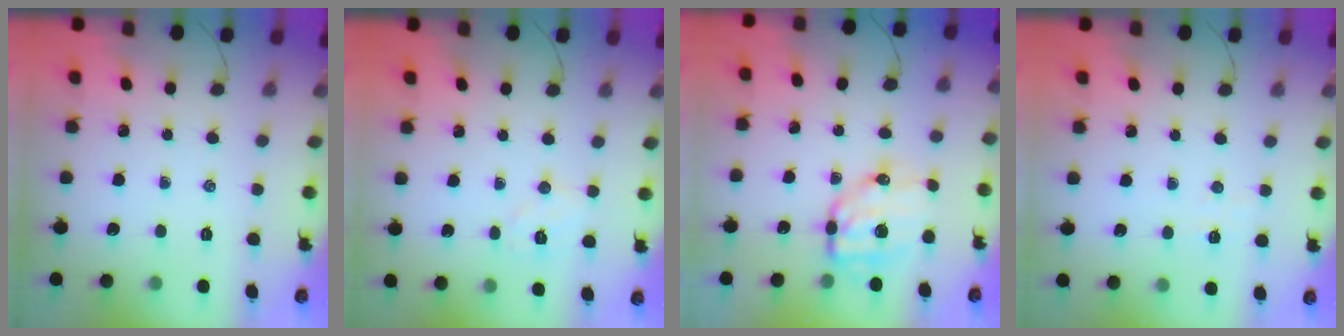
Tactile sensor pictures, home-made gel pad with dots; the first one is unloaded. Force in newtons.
{"total": 5.8, "press": 5.7, "slide": 1.1}
{"total": 7.9, "press": 7.7, "slide": 1.7}
{"total": 2.8, "press": 2.7, "slide": 0.8}